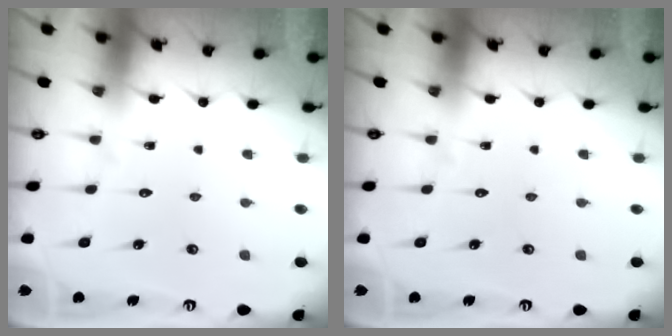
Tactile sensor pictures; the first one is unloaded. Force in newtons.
{"total": 0.0}